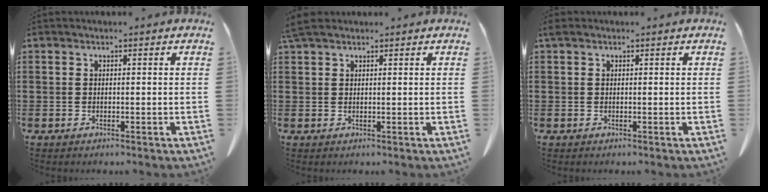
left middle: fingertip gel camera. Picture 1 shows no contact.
{"total": 2.5, "force": [2.0, 0.7, 1.4], "torque": [-0.033, 0.003, 0.040]}
{"total": 0.6, "force": [0.4, 0.4, 0.3], "torque": [-0.009, 0.003, 0.007]}